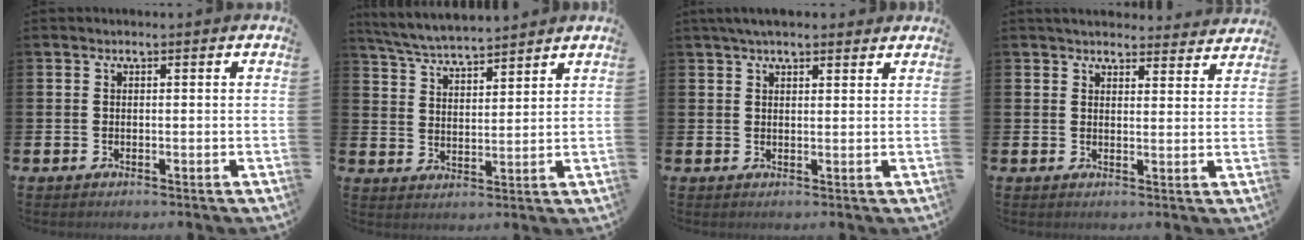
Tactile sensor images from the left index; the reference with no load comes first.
{"total": 5.6, "force": [5.6, 0.3, 0.8], "torque": [-0.044, -0.030, 0.100]}
{"total": 3.5, "force": [3.1, 0.9, 1.4], "torque": [-0.030, -0.003, 0.056]}
{"total": 4.3, "force": [4.1, 0.9, 0.4], "torque": [-0.010, -0.022, 0.074]}